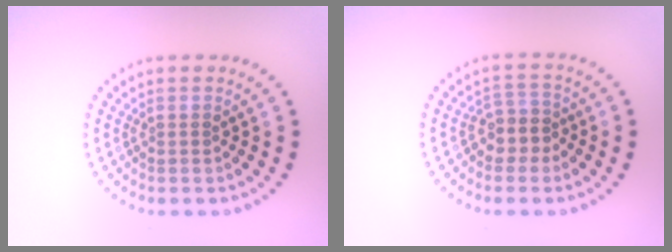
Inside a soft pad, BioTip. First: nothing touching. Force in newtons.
{"total": 2.3, "press": 1.9, "slide": 1.3}